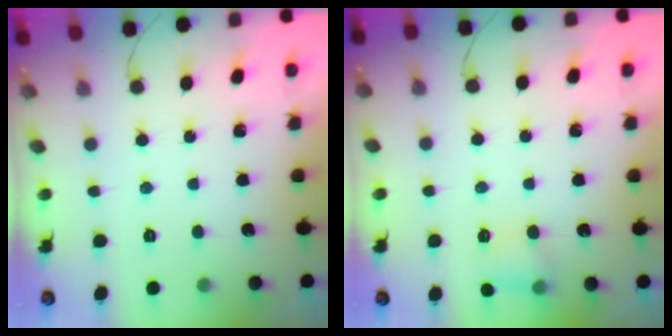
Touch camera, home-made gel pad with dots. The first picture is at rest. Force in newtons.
{"total": 5.2, "press": 4.9, "slide": 1.6}